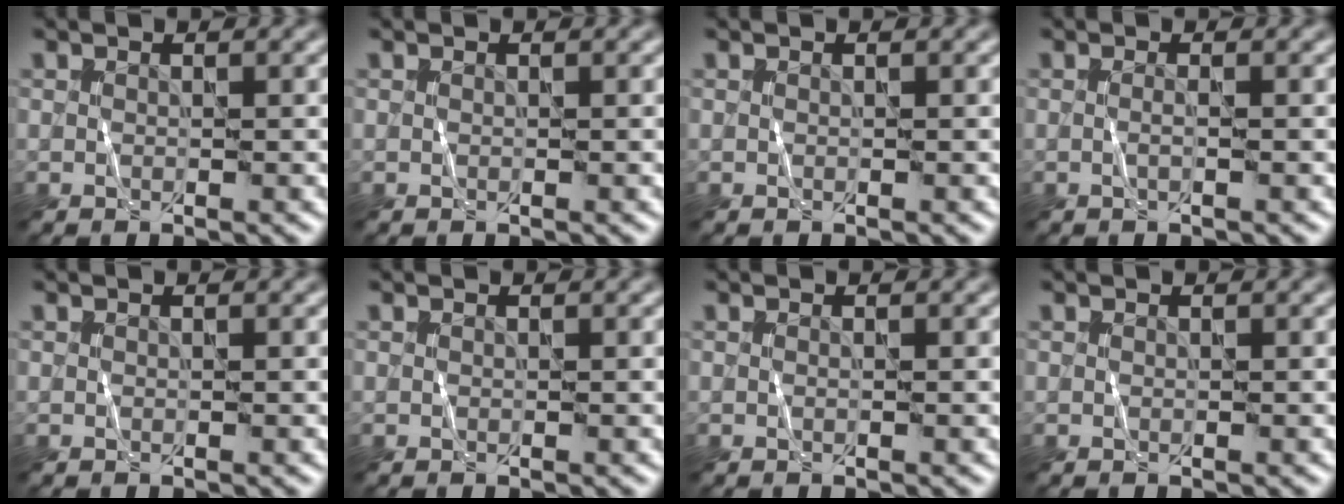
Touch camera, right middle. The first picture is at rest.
{"total": 0.0}
{"total": 0.0}
{"total": 0.7, "force": [0.0, 0.2, 0.7], "torque": [-0.009, -0.002, -0.006]}
{"total": 0.0}
{"total": 0.0}
{"total": 0.0}
{"total": 0.0}